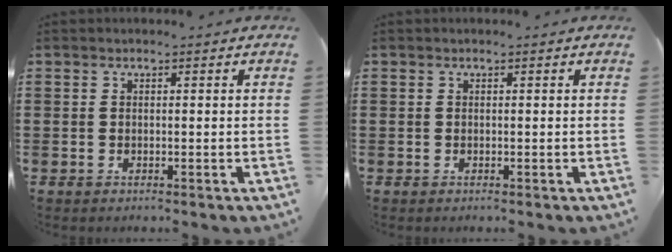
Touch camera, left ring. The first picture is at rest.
{"total": 0.0}